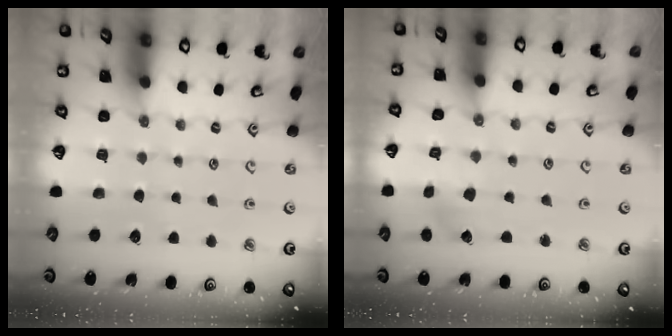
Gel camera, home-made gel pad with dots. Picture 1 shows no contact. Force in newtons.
{"total": 2.6, "press": 2.6, "slide": 0.4}